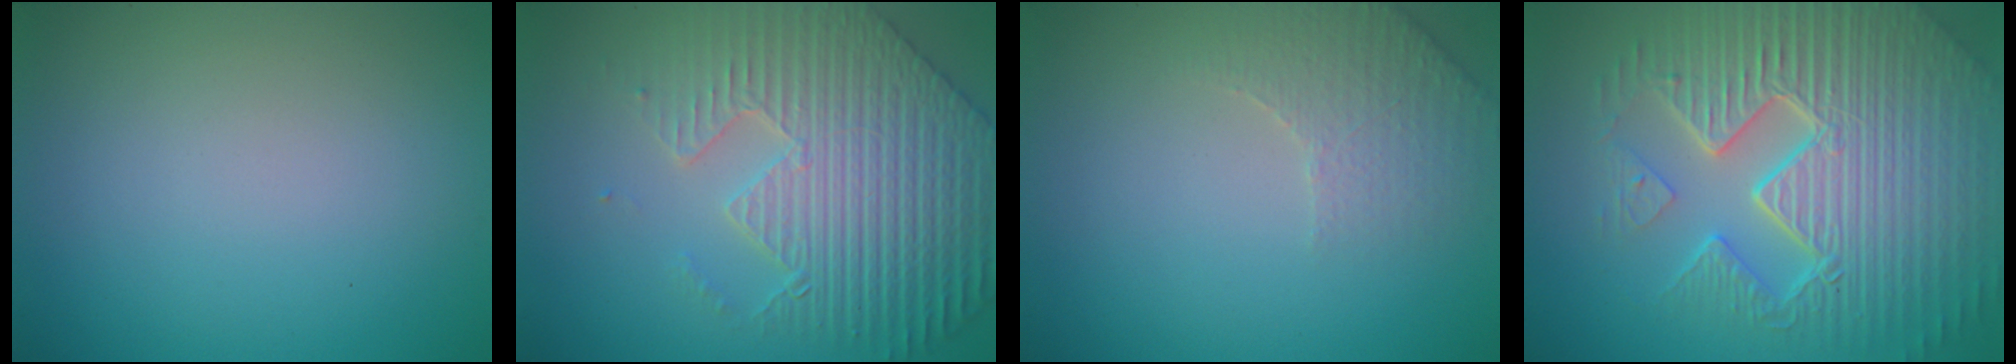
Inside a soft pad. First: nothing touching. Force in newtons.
{"total": 7.8, "press": 6.3, "slide": 4.7}
{"total": 2.8, "press": 2.7, "slide": 0.8}
{"total": 11.1, "press": 7.2, "slide": 8.5}